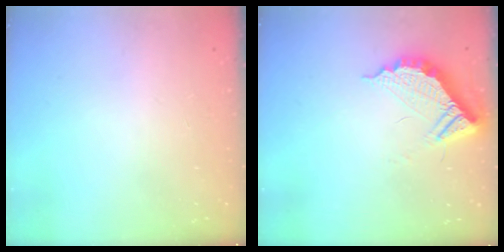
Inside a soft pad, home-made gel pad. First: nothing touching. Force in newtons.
{"total": 11.2, "press": 11.2, "slide": 0.9}